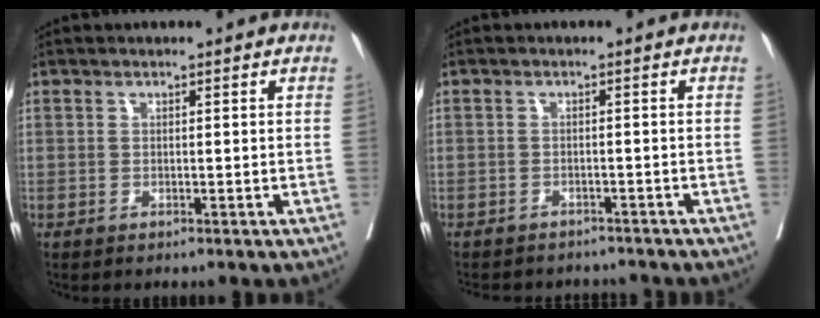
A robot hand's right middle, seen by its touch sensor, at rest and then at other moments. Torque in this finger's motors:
{"motor_torque": [0.22, -0.43, 0.03, 0.03]}